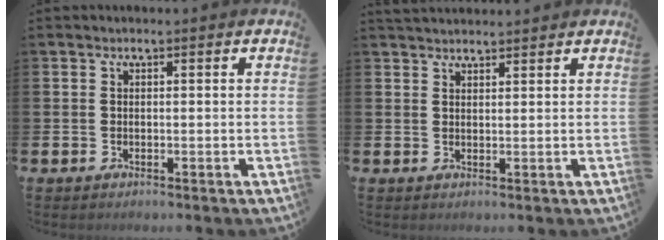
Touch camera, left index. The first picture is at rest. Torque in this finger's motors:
{"motor_torque": [-0.19, -0.47, 0.15, 0.08]}